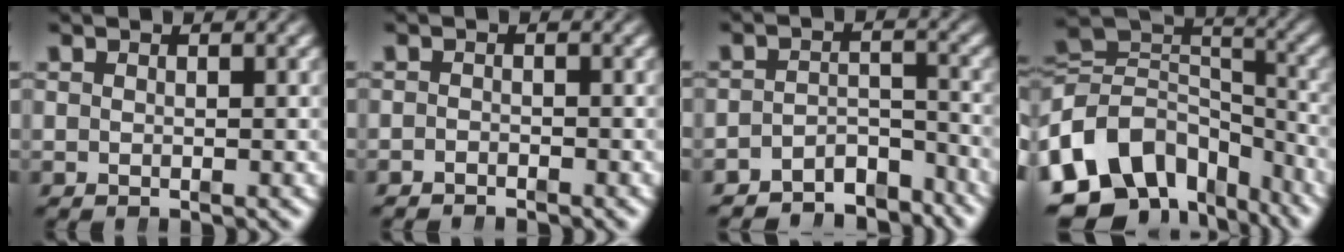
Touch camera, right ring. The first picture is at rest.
{"total": 1.3, "force": [-1.2, 0.0, -0.2], "torque": [0.001, -0.012, -0.018]}
{"total": 6.6, "force": [-5.7, 2.5, 1.9], "torque": [-0.016, -0.020, -0.090]}
{"total": 14.9, "force": [-3.4, 11.6, 8.6], "torque": [-0.179, -0.046, -0.048]}